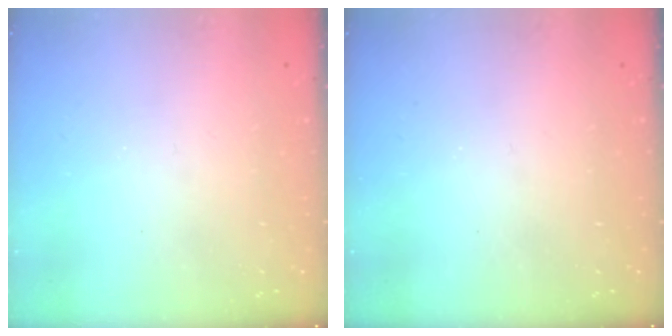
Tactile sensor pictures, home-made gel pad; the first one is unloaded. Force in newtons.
{"total": 0.0}